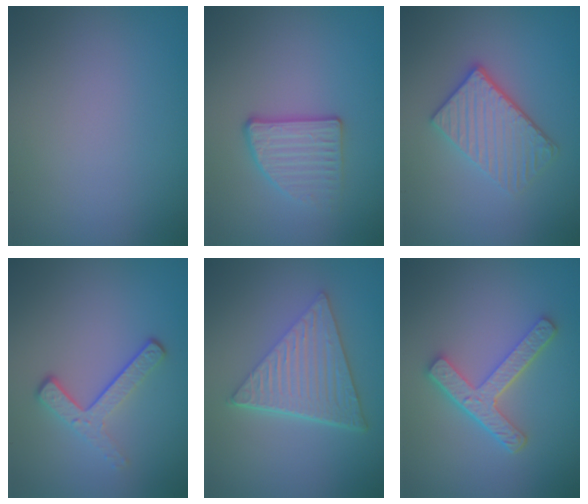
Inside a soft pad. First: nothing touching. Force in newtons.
{"total": 2.8, "press": 2.3, "slide": 1.5}
{"total": 3.7, "press": 3.2, "slide": 1.9}
{"total": 3.2, "press": 2.2, "slide": 2.3}
{"total": 6.6, "press": 4.5, "slide": 4.8}
{"total": 4.3, "press": 3.3, "slide": 2.8}